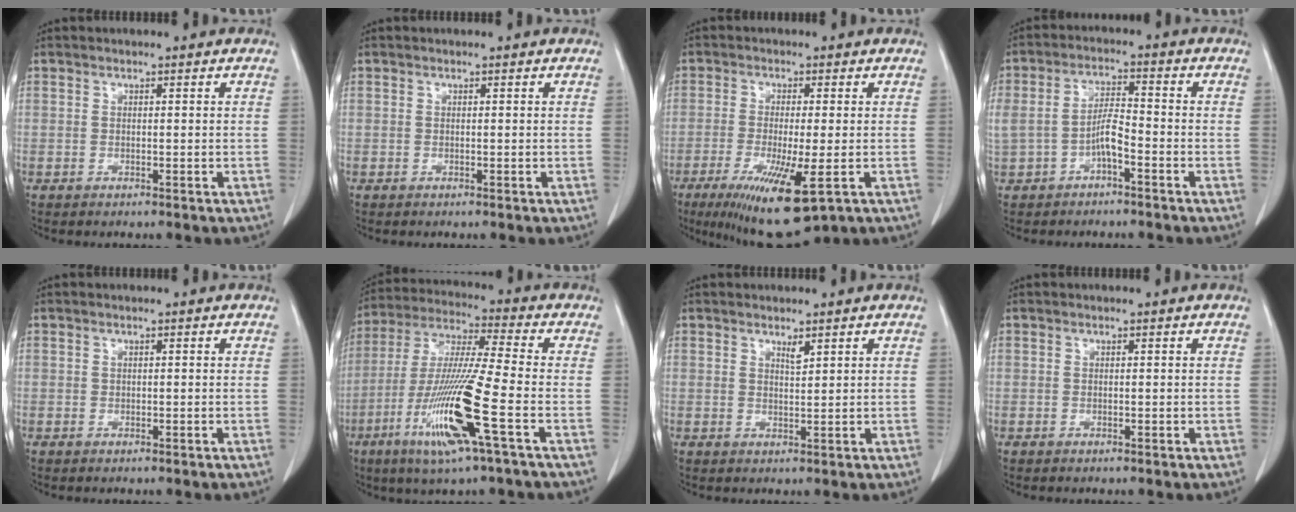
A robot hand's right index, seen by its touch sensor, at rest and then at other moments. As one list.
[{"total": 0.0}, {"total": 11.6, "force": [-5.2, 1.4, 10.3], "torque": [-0.176, -0.039, -0.079]}, {"total": 5.7, "force": [-2.0, 2.1, 4.9], "torque": [-0.117, 0.018, -0.032]}, {"total": 0.0}, {"total": 15.8, "force": [-6.0, -0.4, 14.6], "torque": [-0.304, -0.022, -0.116]}, {"total": 1.4, "force": [1.1, 0.2, 0.9], "torque": [-0.019, -0.006, 0.021]}, {"total": 0.0}]